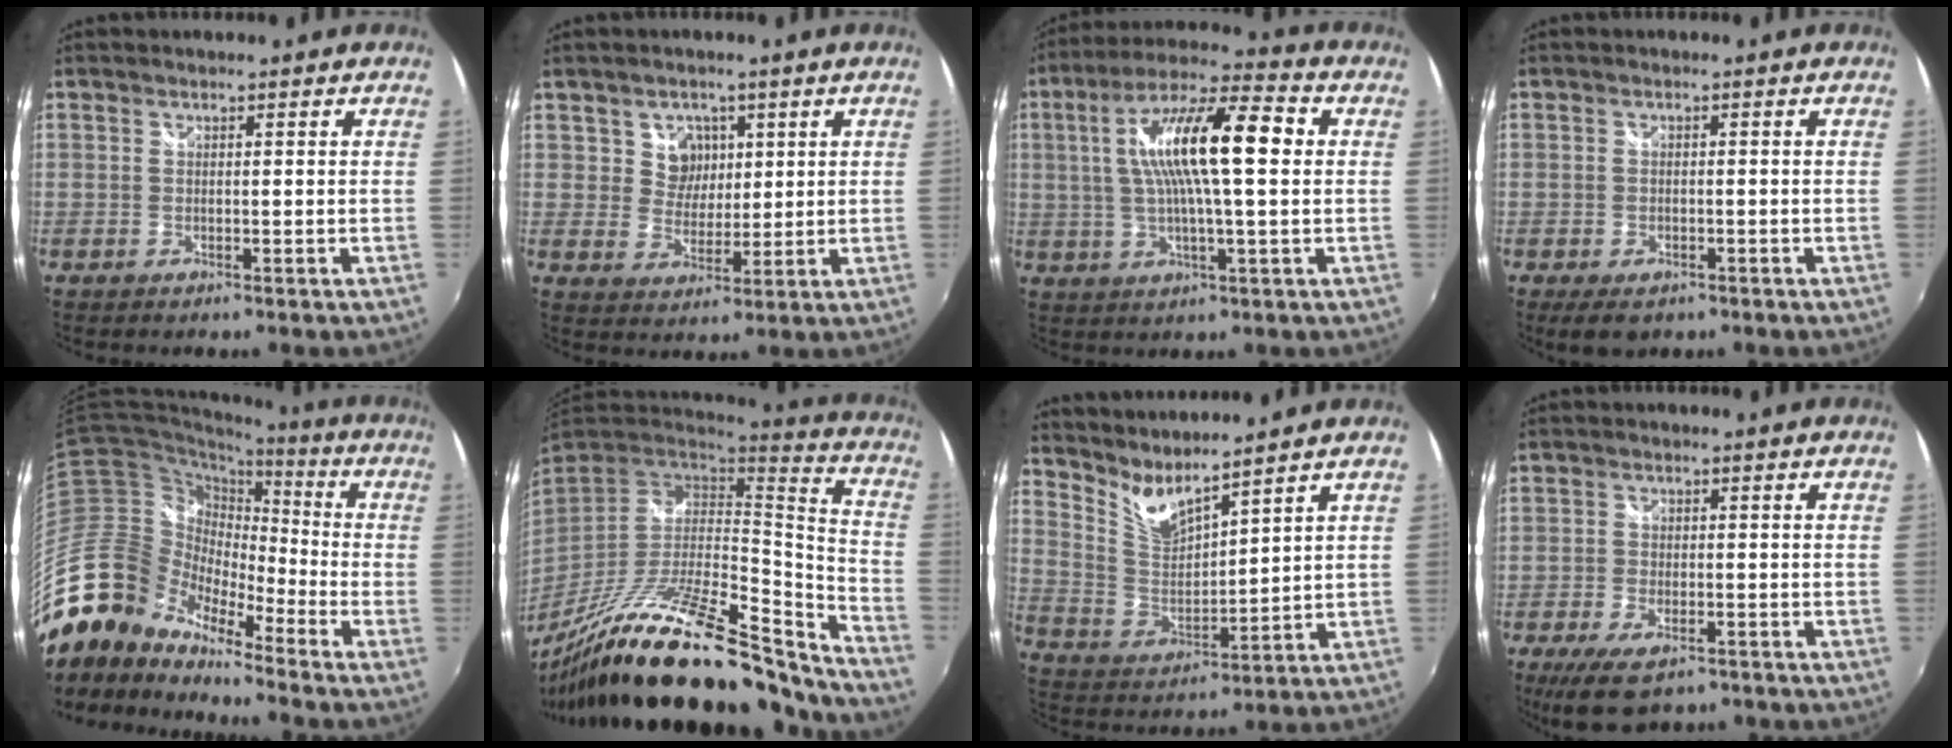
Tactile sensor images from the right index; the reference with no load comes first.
{"total": 5.1, "force": [1.9, 4.6, 1.1], "torque": [-0.015, 0.008, 0.039]}
{"total": 16.0, "force": [2.5, 2.9, 15.6], "torque": [-0.283, 0.020, 0.036]}
{"total": 4.6, "force": [-2.7, 2.6, 2.7], "torque": [-0.054, -0.018, -0.040]}
{"total": 18.9, "force": [-15.2, 8.3, 7.5], "torque": [-0.141, -0.008, -0.306]}
{"total": 29.5, "force": [-23.4, 6.1, 16.8], "torque": [-0.260, -0.042, -0.381]}
{"total": 7.2, "force": [6.7, 0.0, 2.7], "torque": [-0.059, -0.021, 0.138]}
{"total": 8.6, "force": [-5.8, 3.9, 5.1], "torque": [-0.121, -0.024, -0.098]}